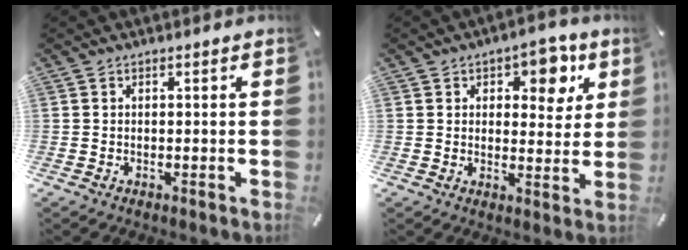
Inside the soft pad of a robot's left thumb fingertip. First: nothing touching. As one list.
[{"total": 7.8, "force": [3.8, 4.8, 4.7], "torque": [-0.035, -0.021, 0.055]}]